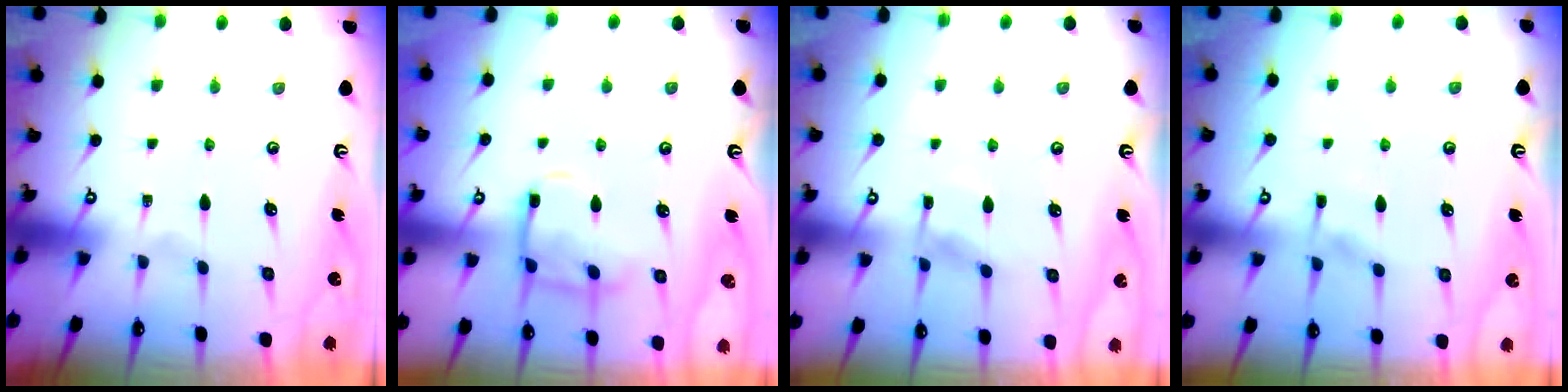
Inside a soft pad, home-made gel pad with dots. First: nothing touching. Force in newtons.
{"total": 10.5, "press": 10.5, "slide": 1.0}
{"total": 5.7, "press": 5.6, "slide": 0.6}
{"total": 2.6, "press": 2.5, "slide": 0.6}